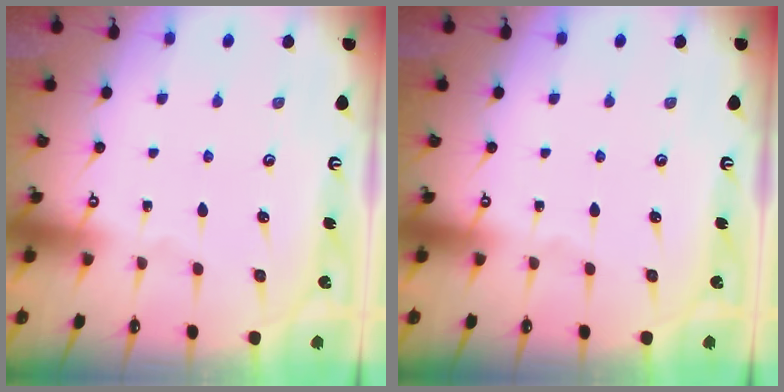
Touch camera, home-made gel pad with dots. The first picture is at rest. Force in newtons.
{"total": 0.0}